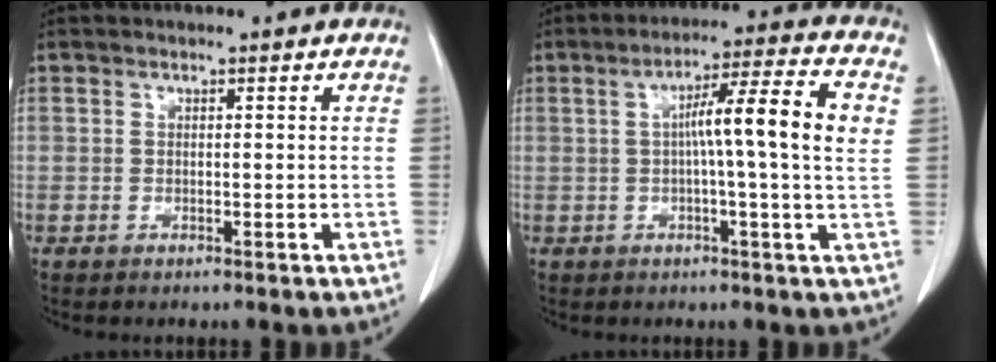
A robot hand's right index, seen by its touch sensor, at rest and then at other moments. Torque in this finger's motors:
{"motor_torque": [1.43, -0.03, 0.77, 0.16]}